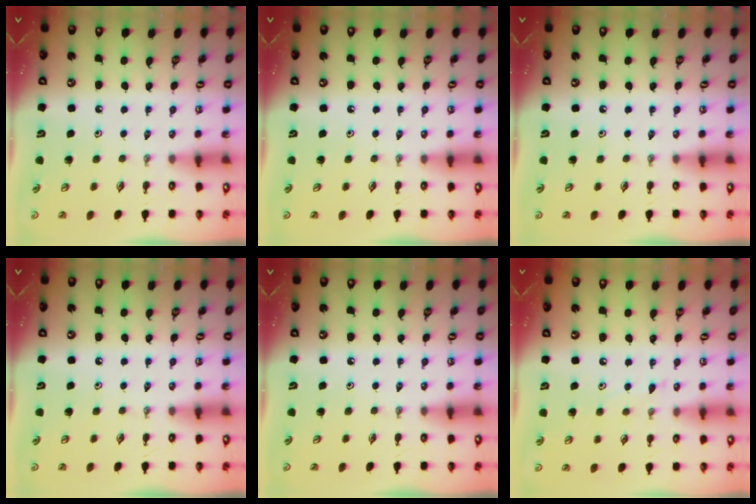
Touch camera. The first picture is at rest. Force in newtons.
{"total": 0.0}
{"total": 0.0}
{"total": 0.0}
{"total": 0.0}
{"total": 6.1, "press": 6.1, "slide": 0.5}